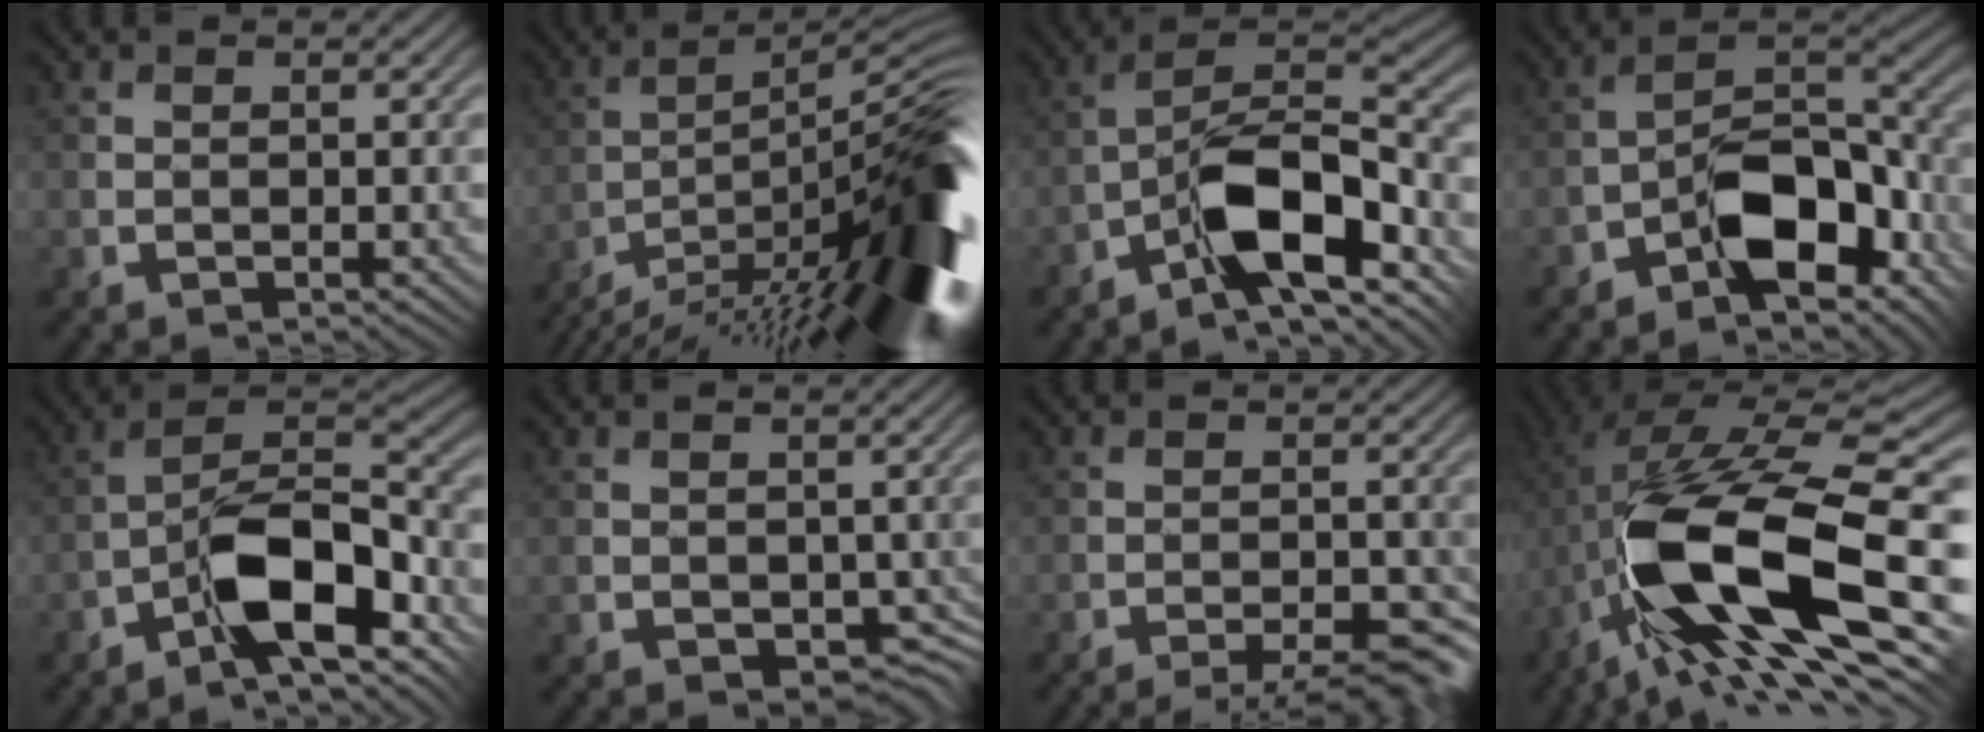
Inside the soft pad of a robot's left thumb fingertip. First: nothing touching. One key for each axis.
{"total": 16.7, "fx": -11.5, "fy": 2.7, "fz": 11.8, "tx": -0.159, "ty": 0.009, "tz": -0.191}
{"total": 10.5, "fx": -6.1, "fy": 3.4, "fz": 7.9, "tx": -0.126, "ty": 0.013, "tz": -0.130}
{"total": 9.4, "fx": -5.2, "fy": 4.5, "fz": 6.4, "tx": -0.089, "ty": 0.008, "tz": -0.104}
{"total": 10.2, "fx": -5.6, "fy": 3.7, "fz": 7.7, "tx": -0.123, "ty": 0.011, "tz": -0.118}
{"total": 2.6, "fx": -0.3, "fy": 2.1, "fz": 1.5, "tx": -0.035, "ty": -0.016, "tz": -0.003}
{"total": 6.8, "fx": -5.7, "fy": 1.0, "fz": 3.7, "tx": -0.058, "ty": 0.004, "tz": -0.075}
{"total": 17.6, "fx": -4.7, "fy": 6.1, "fz": 15.8, "tx": -0.299, "ty": 0.000, "tz": -0.087}